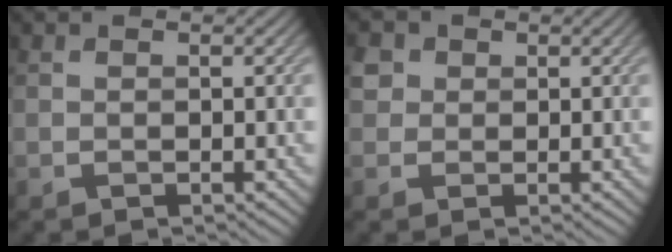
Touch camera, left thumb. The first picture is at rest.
{"total": 2.3, "force": [0.6, 2.2, 0.6], "torque": [-0.015, 0.000, 0.007]}